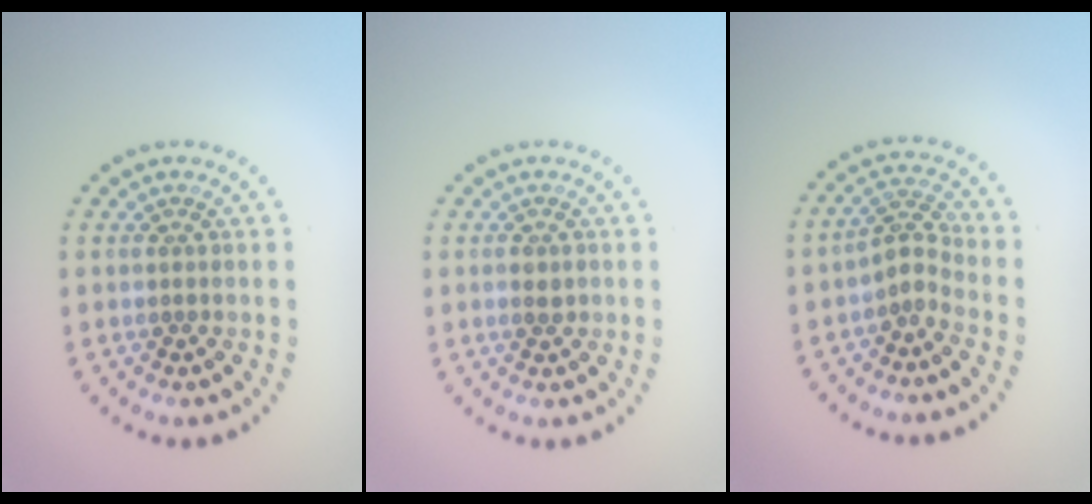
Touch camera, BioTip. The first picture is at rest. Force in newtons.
{"total": 1.2, "press": 1.2, "slide": 0.2}
{"total": 2.2, "press": 1.6, "slide": 1.6}